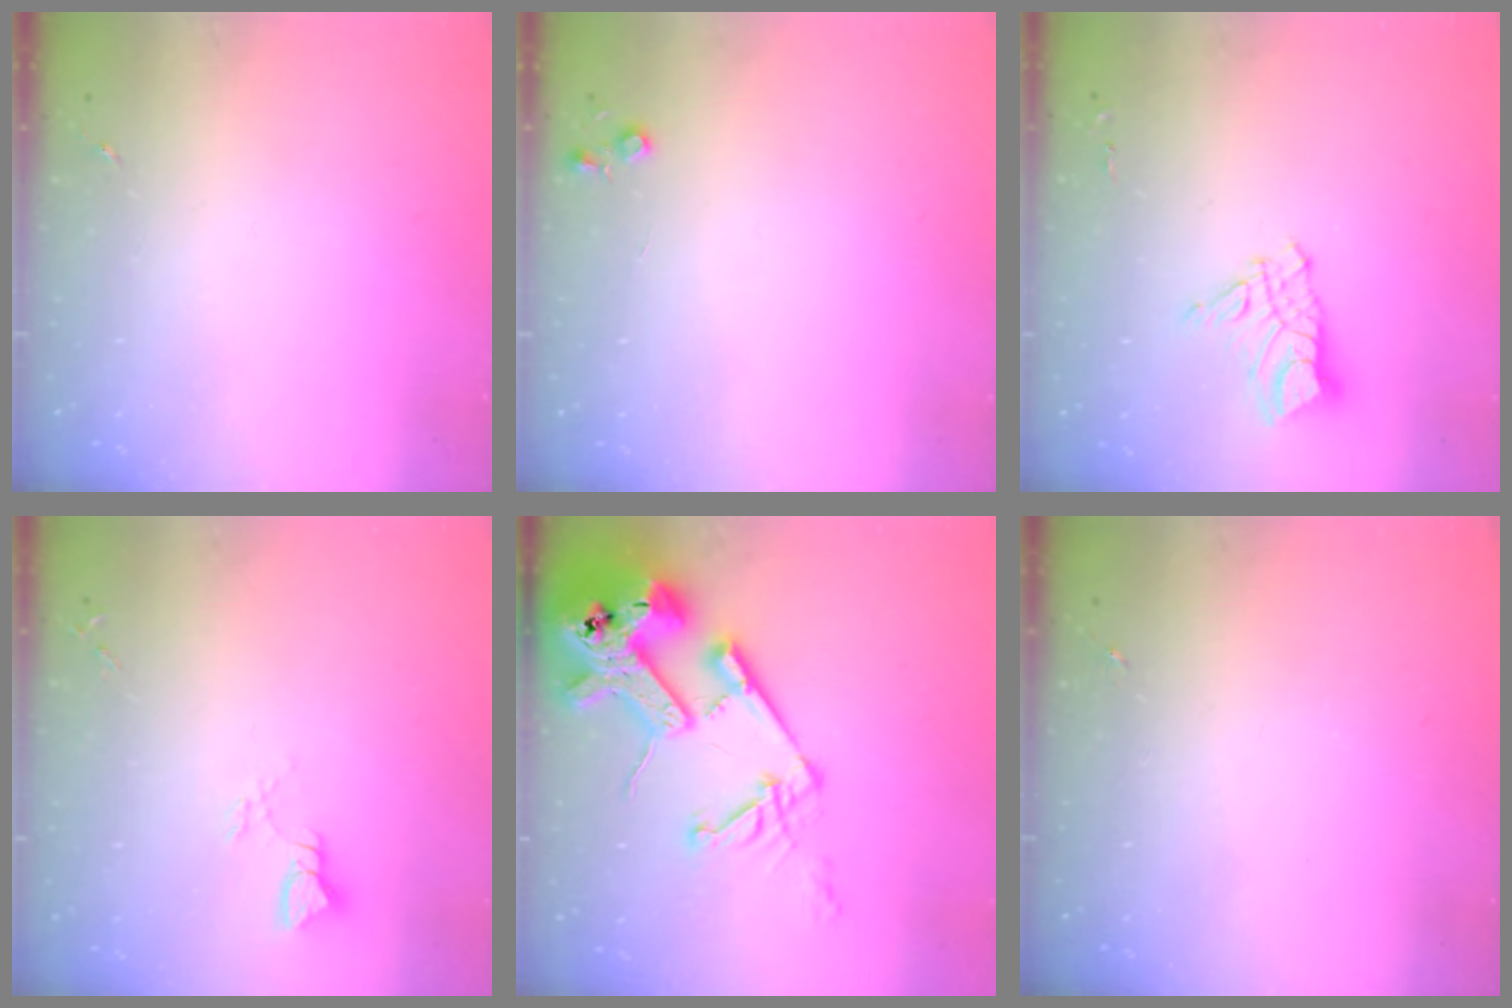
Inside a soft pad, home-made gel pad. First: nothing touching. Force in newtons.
{"total": 4.4, "press": 4.3, "slide": 0.5}
{"total": 11.0, "press": 10.9, "slide": 1.0}
{"total": 2.8, "press": 2.8, "slide": 0.2}
{"total": 21.7, "press": 21.5, "slide": 2.7}
{"total": 0.0}